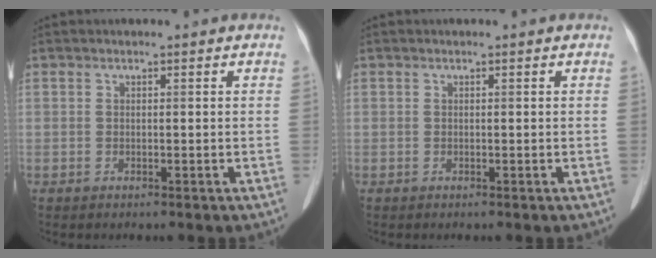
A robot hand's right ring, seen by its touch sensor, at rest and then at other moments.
{"total": 0.0}